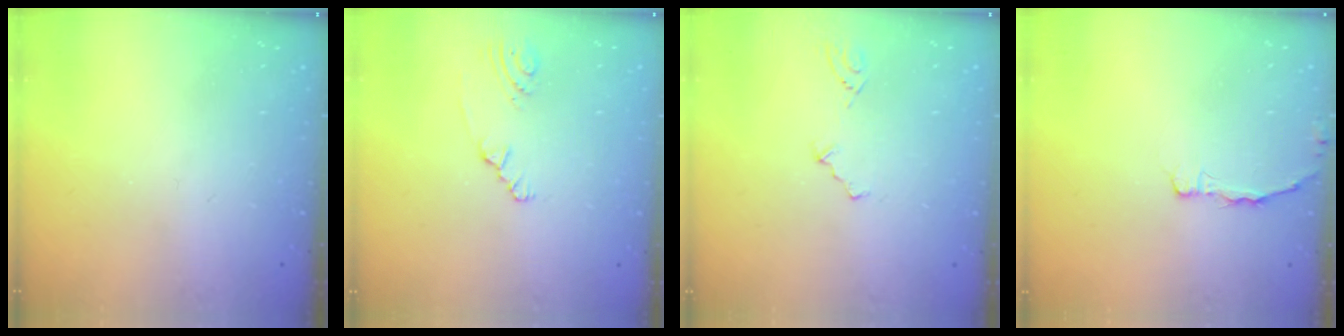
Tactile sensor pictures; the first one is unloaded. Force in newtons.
{"total": 1.5, "press": 1.5, "slide": 0.2}
{"total": 2.5, "press": 2.2, "slide": 1.2}
{"total": 2.1, "press": 2.1, "slide": 0.4}